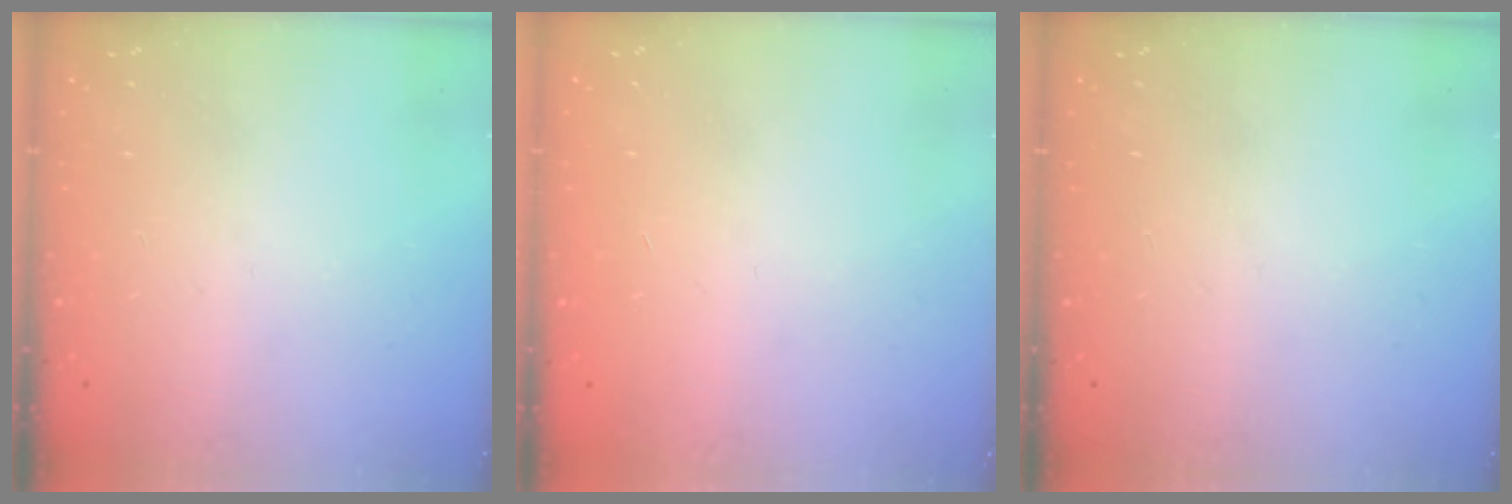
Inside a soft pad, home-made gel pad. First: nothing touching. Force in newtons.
{"total": 0.9, "press": 0.8, "slide": 0.2}
{"total": 0.0}